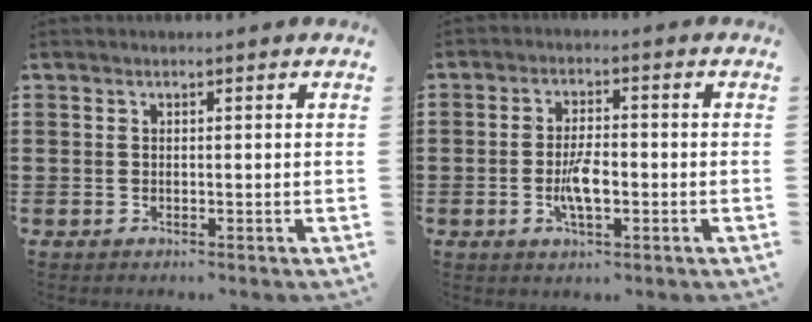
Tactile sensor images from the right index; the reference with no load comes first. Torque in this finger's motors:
{"motor_torque": [1.92, 0.22, 0.72, 0.19]}